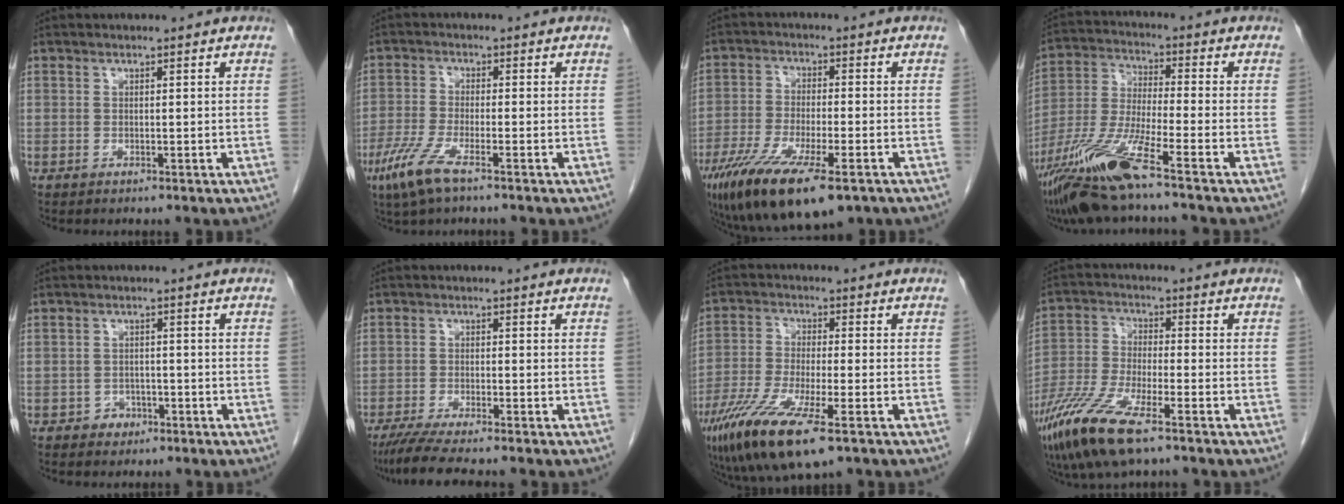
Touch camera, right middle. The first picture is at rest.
{"total": 6.1, "force": [-3.7, 0.8, 4.8], "torque": [-0.116, -0.017, -0.074]}
{"total": 15.8, "force": [-10.1, 3.7, 11.6], "torque": [-0.212, -0.043, -0.167]}
{"total": 13.0, "force": [-8.4, 0.1, 9.9], "torque": [-0.211, -0.030, -0.164]}
{"total": 2.0, "force": [-1.4, 1.4, 0.3], "torque": [-0.010, 0.006, -0.022]}
{"total": 6.8, "force": [-5.7, -0.8, 3.6], "torque": [-0.060, -0.024, -0.097]}
{"total": 13.0, "force": [-7.4, 2.1, 10.5], "torque": [-0.209, -0.031, -0.129]}
{"total": 12.3, "force": [-7.8, 2.3, 9.2], "torque": [-0.205, -0.030, -0.147]}